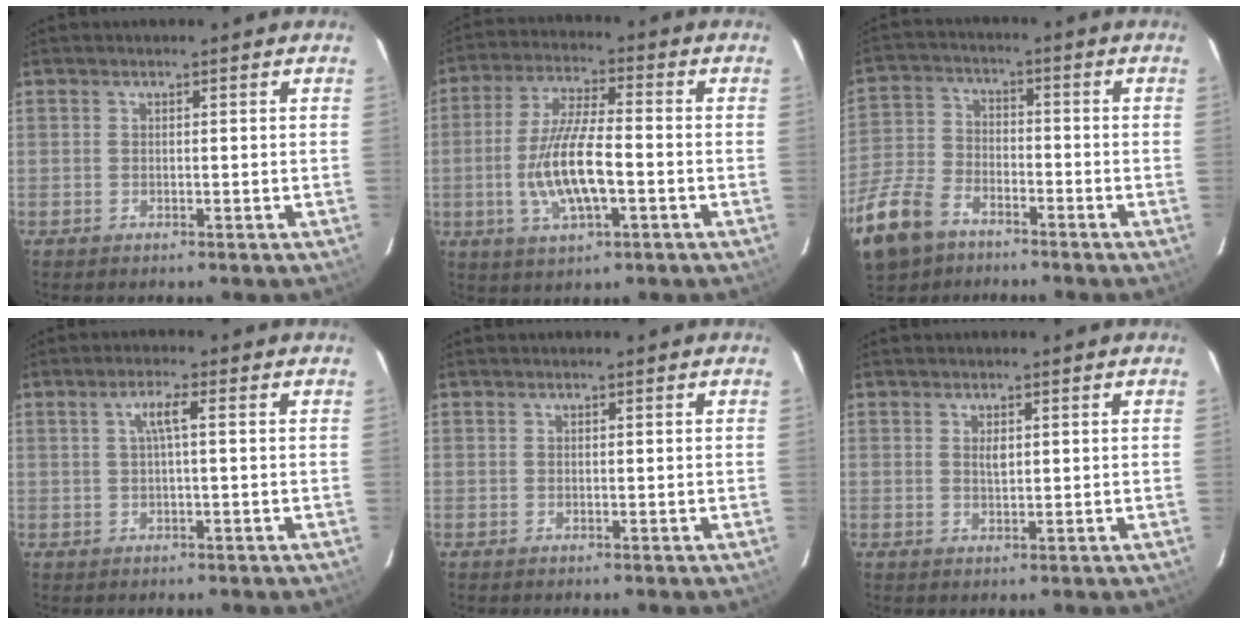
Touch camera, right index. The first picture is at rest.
{"total": 12.4, "force": [-2.9, 3.6, 11.5], "torque": [-0.231, -0.003, -0.051]}
{"total": 15.8, "force": [-10.1, 9.0, 8.1], "torque": [-0.214, -0.009, -0.202]}
{"total": 3.0, "force": [0.3, 0.0, 3.0], "torque": [-0.057, 0.005, 0.005]}
{"total": 0.0}
{"total": 1.6, "force": [0.5, 0.8, 1.3], "torque": [-0.022, 0.001, 0.009]}